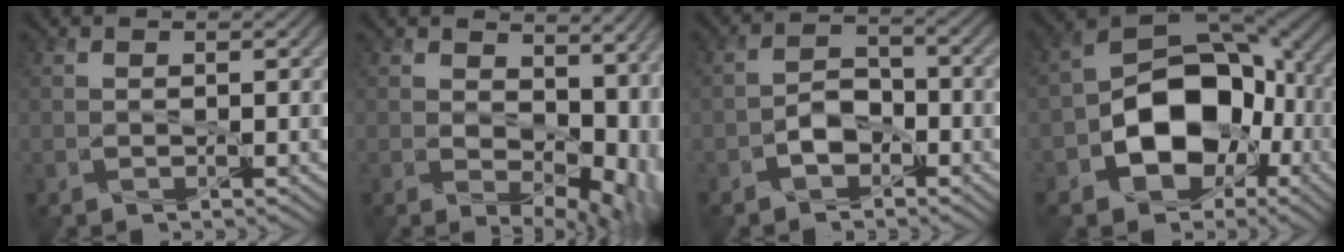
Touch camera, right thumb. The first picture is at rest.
{"total": 11.6, "force": [0.1, 6.4, 9.7], "torque": [-0.135, -0.027, 0.034]}
{"total": 2.9, "force": [-2.1, 1.1, 1.7], "torque": [-0.024, 0.007, -0.038]}
{"total": 13.8, "force": [-3.5, 9.3, 9.6], "torque": [-0.156, -0.019, -0.064]}